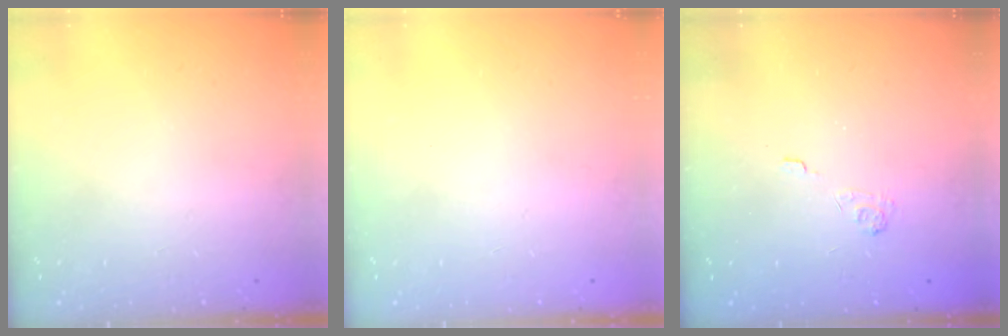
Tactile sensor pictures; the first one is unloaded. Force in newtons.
{"total": 0.0}
{"total": 2.1, "press": 1.5, "slide": 1.4}